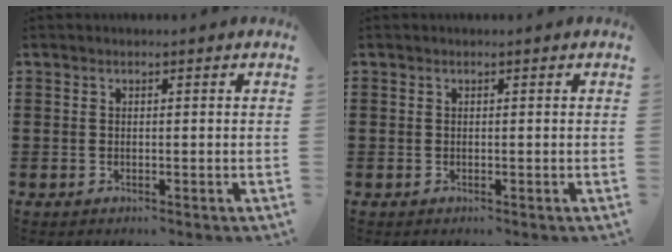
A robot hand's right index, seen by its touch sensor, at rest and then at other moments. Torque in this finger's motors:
{"motor_torque": [1.20, 0.94, 0.00, 0.00]}